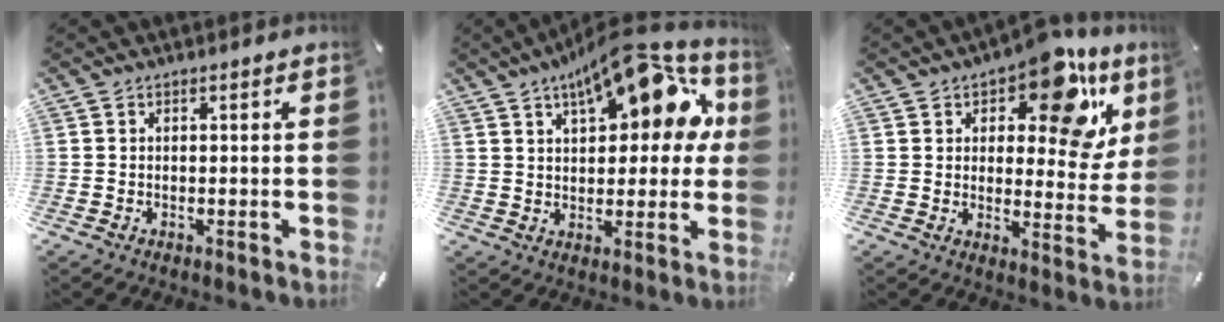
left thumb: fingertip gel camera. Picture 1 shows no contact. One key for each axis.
{"total": 16.5, "fx": 8.8, "fy": 7.5, "fz": 11.7, "tx": -0.161, "ty": -0.040, "tz": 0.143}
{"total": 15.2, "fx": 9.0, "fy": 6.8, "fz": 10.2, "tx": -0.133, "ty": -0.053, "tz": 0.147}